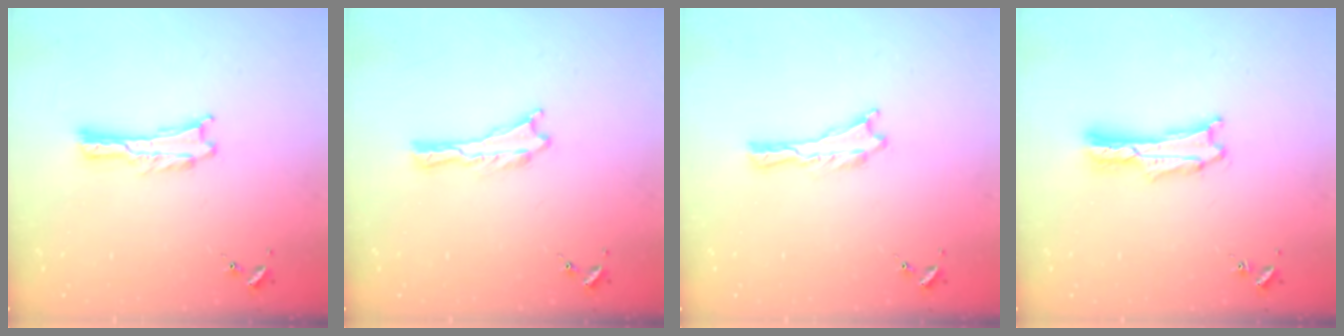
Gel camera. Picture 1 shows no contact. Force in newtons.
{"total": 0.0}
{"total": 0.0}
{"total": 1.7, "press": 1.7, "slide": 0.3}